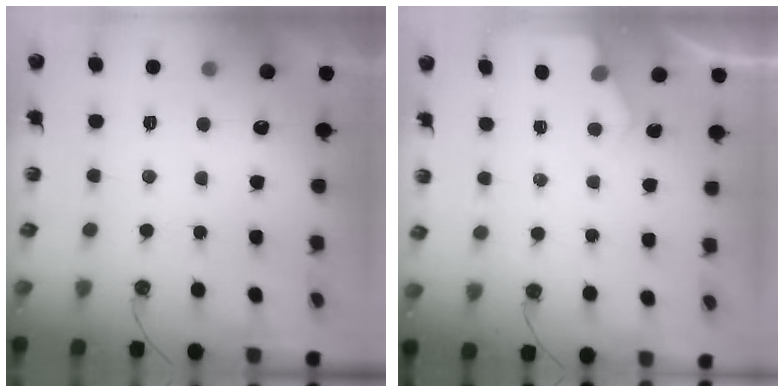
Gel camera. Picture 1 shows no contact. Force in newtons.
{"total": 2.6, "press": 2.6, "slide": 0.4}